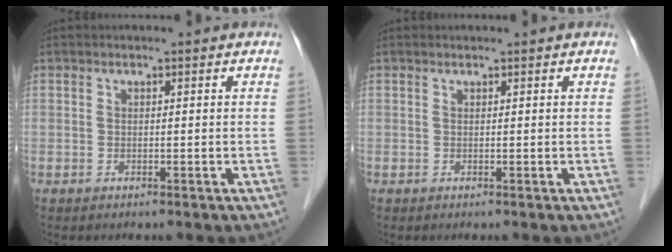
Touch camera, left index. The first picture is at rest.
{"total": 0.0}